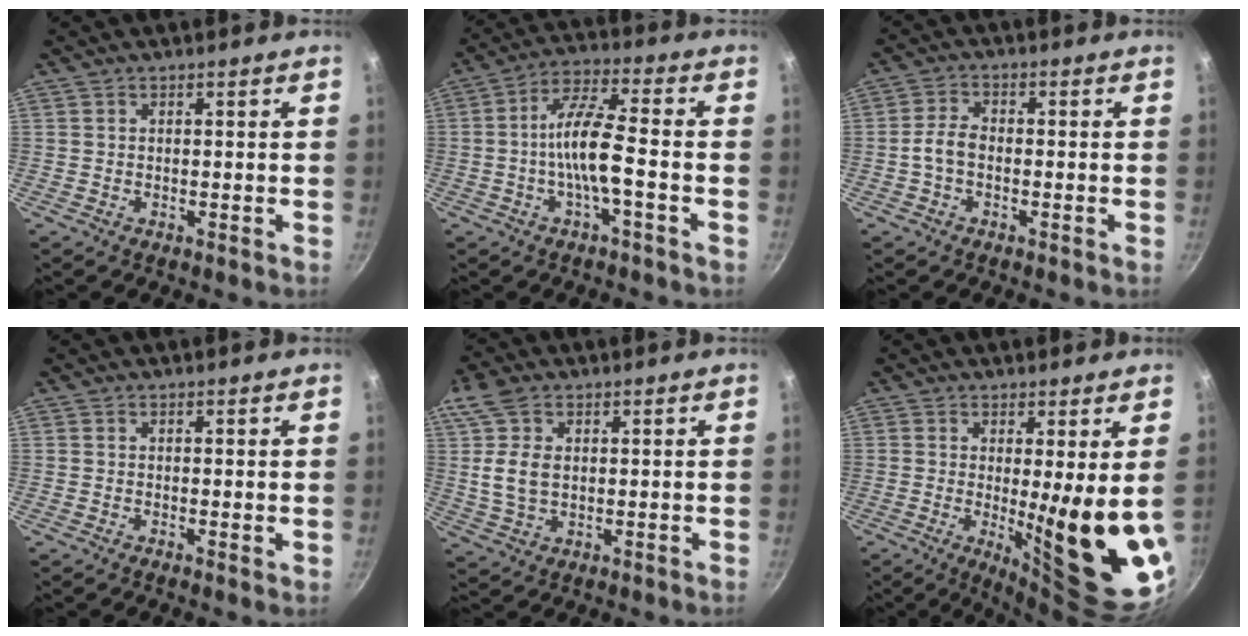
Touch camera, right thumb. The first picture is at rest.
{"total": 9.4, "force": [-2.3, 2.2, 8.8], "torque": [-0.172, 0.033, -0.052]}
{"total": 4.0, "force": [-1.1, 2.4, 3.0], "torque": [-0.058, 0.022, -0.028]}
{"total": 0.5, "force": [0.2, 0.1, 0.5], "torque": [-0.008, -0.006, 0.000]}
{"total": 8.4, "force": [1.8, 5.4, 6.2], "torque": [-0.119, -0.001, 0.032]}
{"total": 14.1, "force": [0.1, 2.3, 13.9], "torque": [-0.179, -0.046, 0.014]}